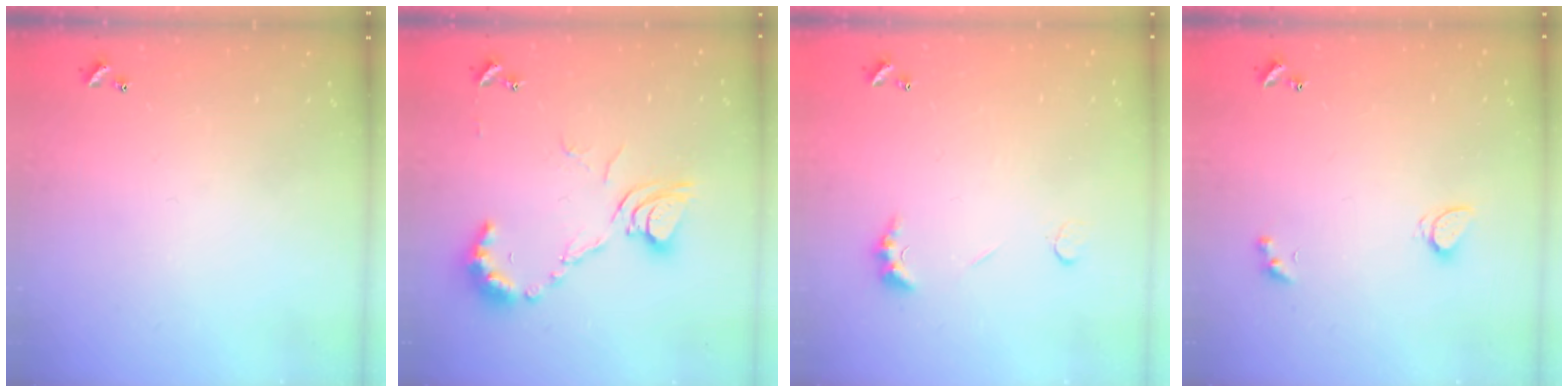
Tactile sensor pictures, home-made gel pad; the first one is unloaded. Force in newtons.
{"total": 10.4, "press": 10.3, "slide": 0.9}
{"total": 2.5, "press": 2.4, "slide": 0.7}
{"total": 2.1, "press": 2.0, "slide": 0.4}